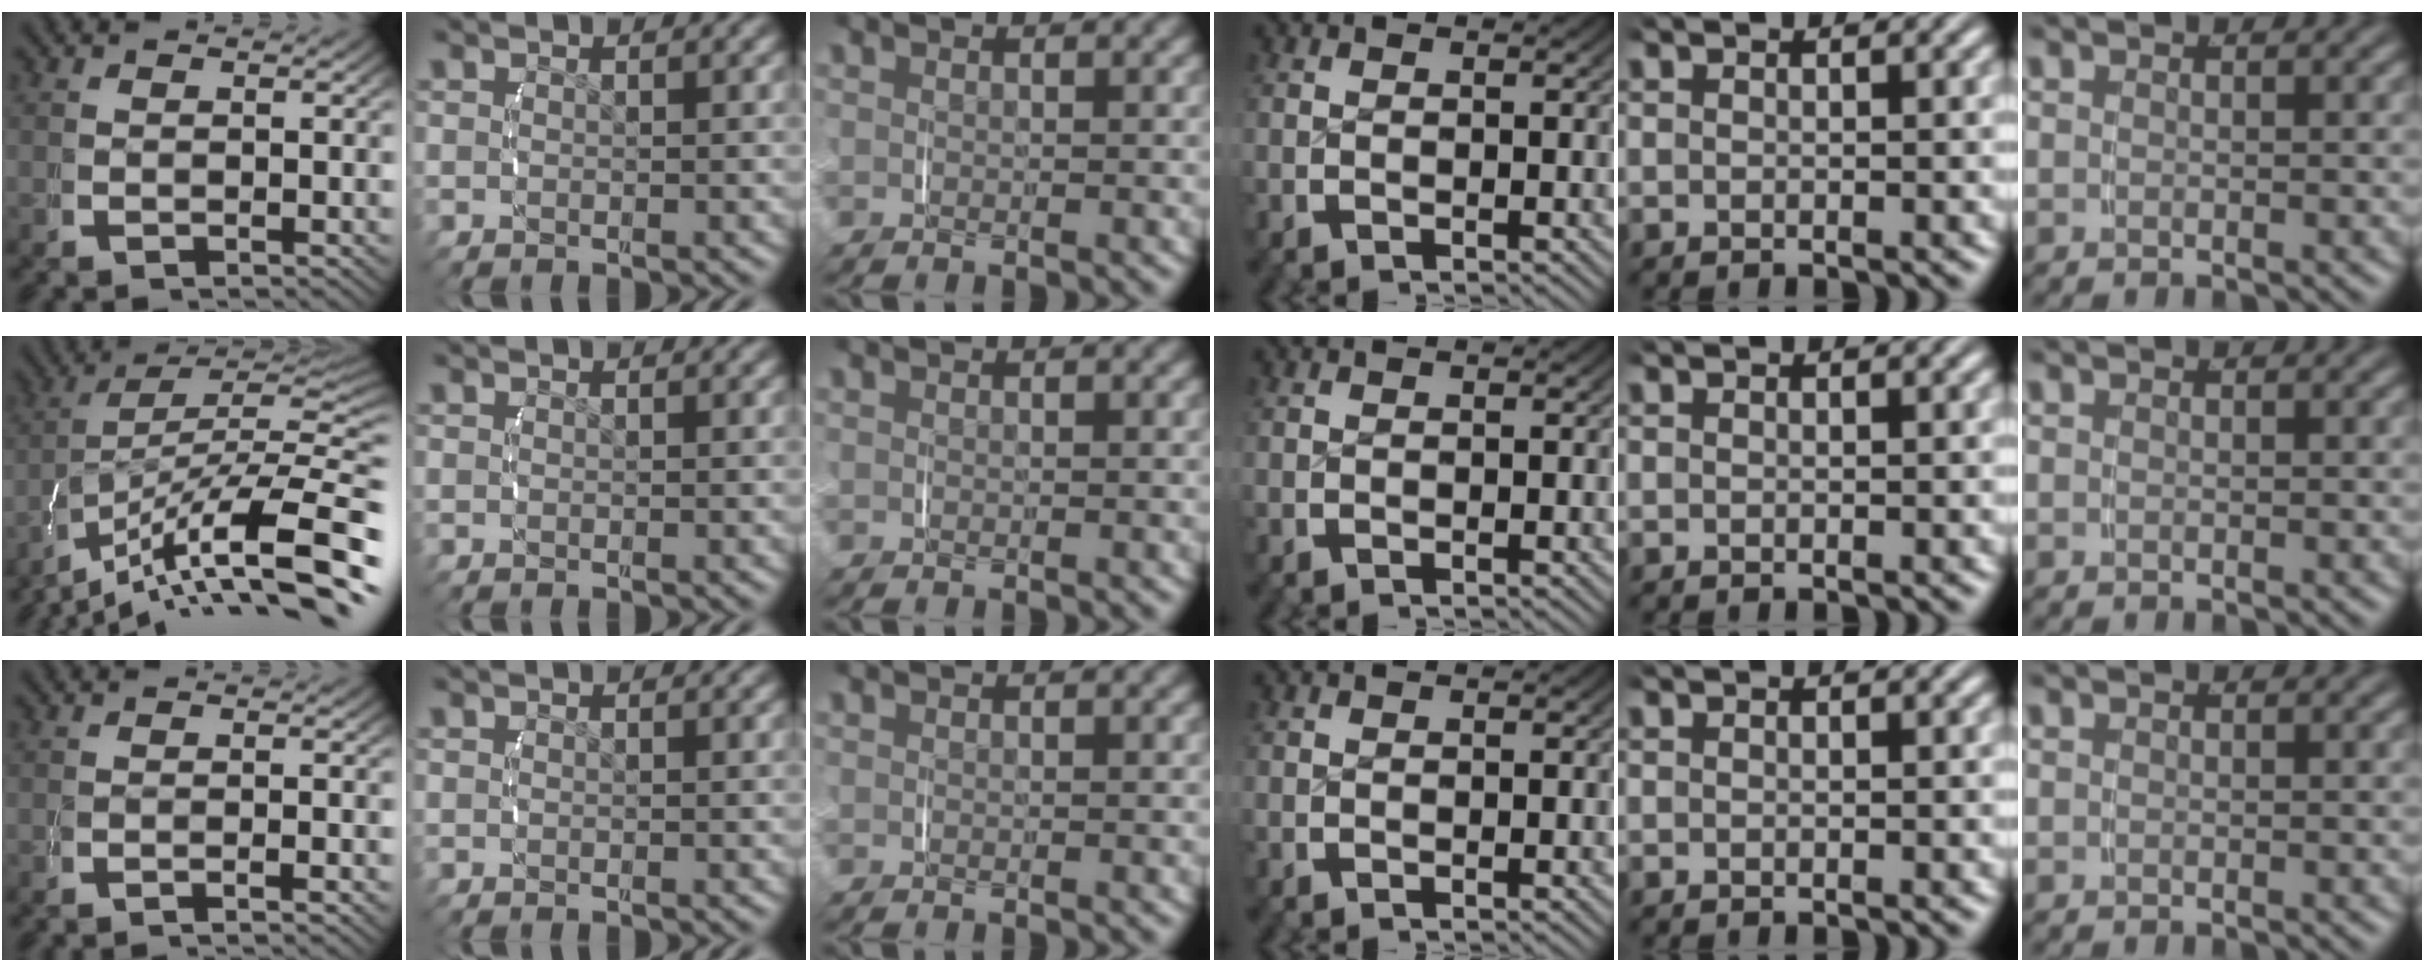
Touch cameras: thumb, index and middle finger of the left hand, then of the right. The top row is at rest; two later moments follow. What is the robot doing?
{"motion": "lift_and_place", "object": "string"}